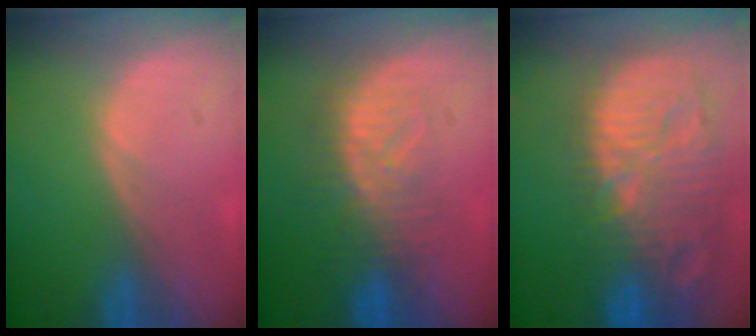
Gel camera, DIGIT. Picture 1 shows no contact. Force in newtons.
{"total": 8.1, "press": 7.5, "slide": 3.2}
{"total": 14.6, "press": 12.6, "slide": 7.3}